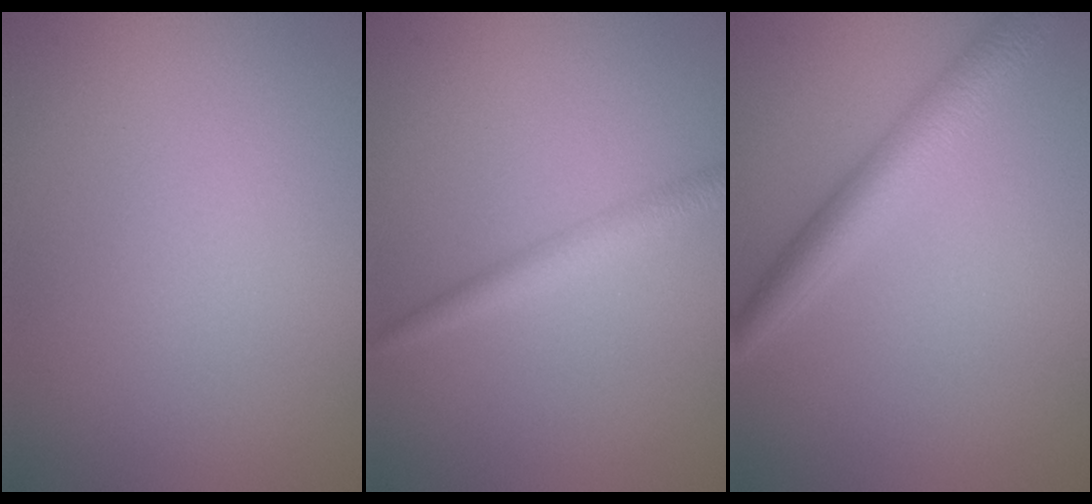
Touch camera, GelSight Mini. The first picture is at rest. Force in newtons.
{"total": 2.1, "press": 2.1, "slide": 0.0}
{"total": 4.0, "press": 4.0, "slide": 0.0}